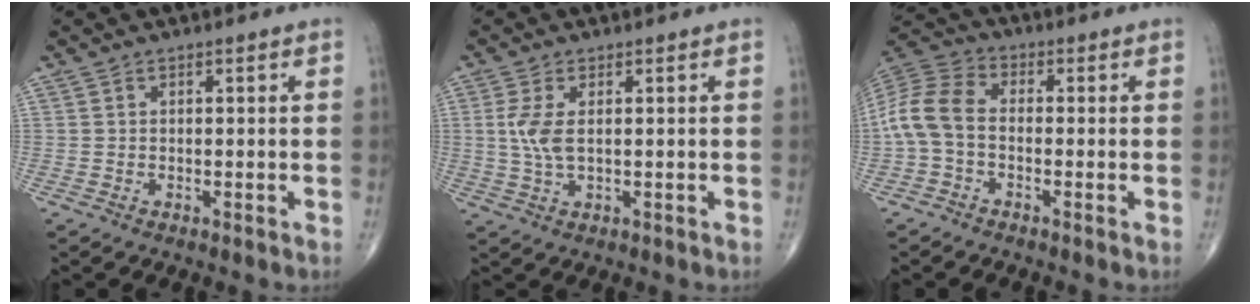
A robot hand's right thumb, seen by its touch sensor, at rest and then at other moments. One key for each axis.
{"total": 4.9, "fx": 0.7, "fy": 2.2, "fz": 4.3, "tx": -0.106, "ty": -0.001, "tz": 0.019}
{"total": 9.2, "fx": -1.3, "fy": 6.0, "fz": 6.9, "tx": -0.143, "ty": 0.027, "tz": -0.041}